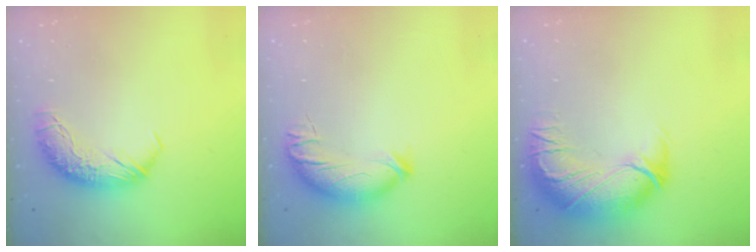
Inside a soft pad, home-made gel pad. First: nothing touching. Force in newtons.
{"total": 3.0, "press": 2.6, "slide": 1.5}
{"total": 3.7, "press": 2.1, "slide": 3.0}